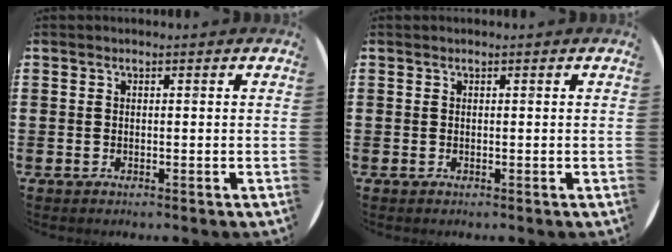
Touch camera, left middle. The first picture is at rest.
{"total": 0.0}